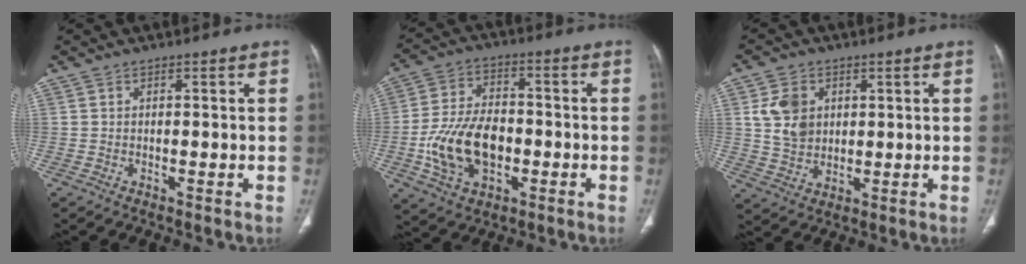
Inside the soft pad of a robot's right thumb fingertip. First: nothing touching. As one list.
[{"total": 14.4, "force": [-3.1, 9.3, 10.6], "torque": [-0.188, 0.019, -0.050]}, {"total": 7.9, "force": [2.2, 6.2, 4.5], "torque": [-0.062, -0.010, 0.049]}]